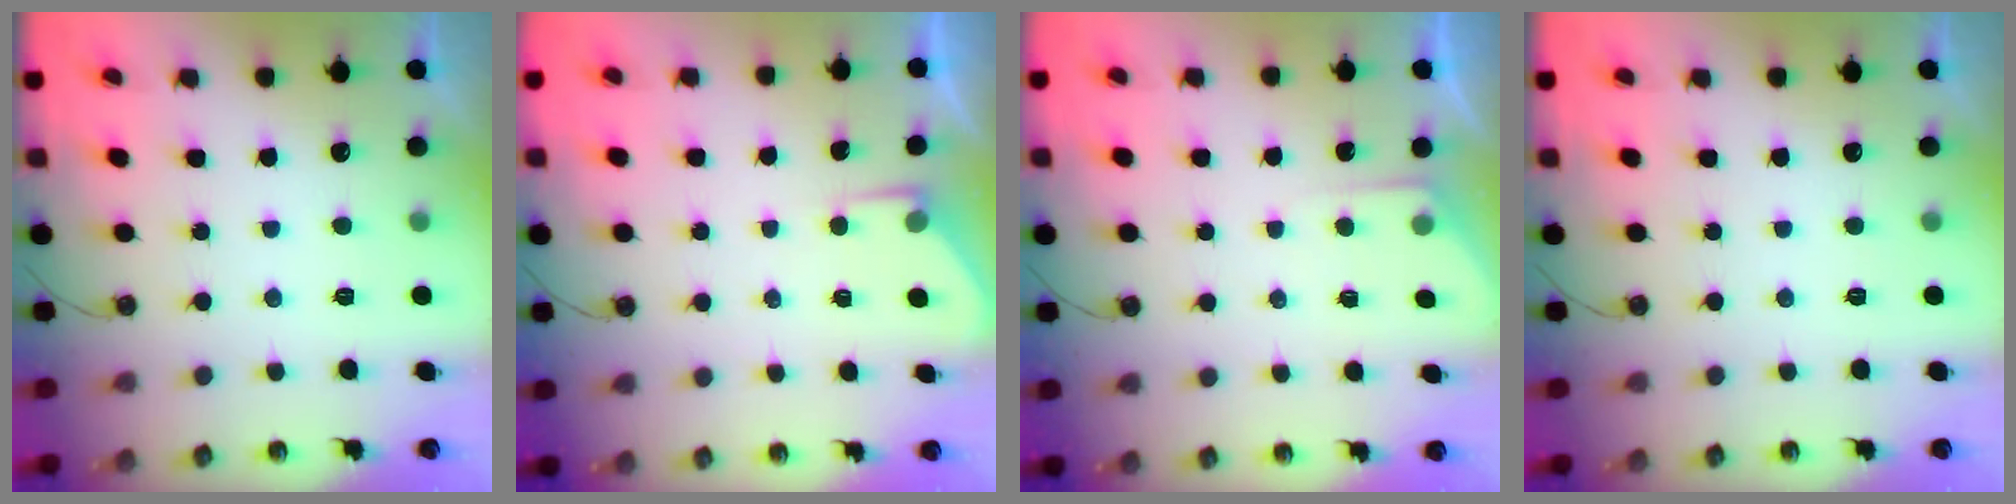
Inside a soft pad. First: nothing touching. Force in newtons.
{"total": 2.9, "press": 2.9, "slide": 0.5}
{"total": 3.4, "press": 3.3, "slide": 0.5}
{"total": 0.0}